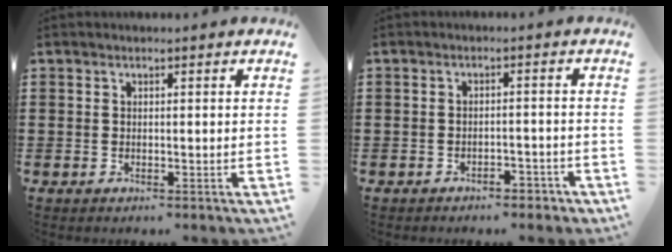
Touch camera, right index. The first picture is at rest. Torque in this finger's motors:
{"motor_torque": [1.07, 1.07, 0.30, 0.00]}